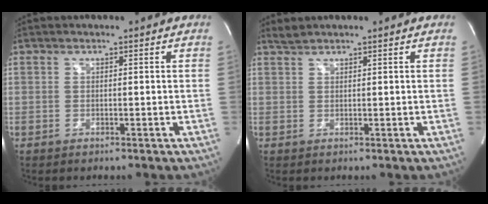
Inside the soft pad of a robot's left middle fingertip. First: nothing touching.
{"total": 1.2, "force": [1.1, -0.1, 0.1], "torque": [-0.006, 0.007, 0.029]}